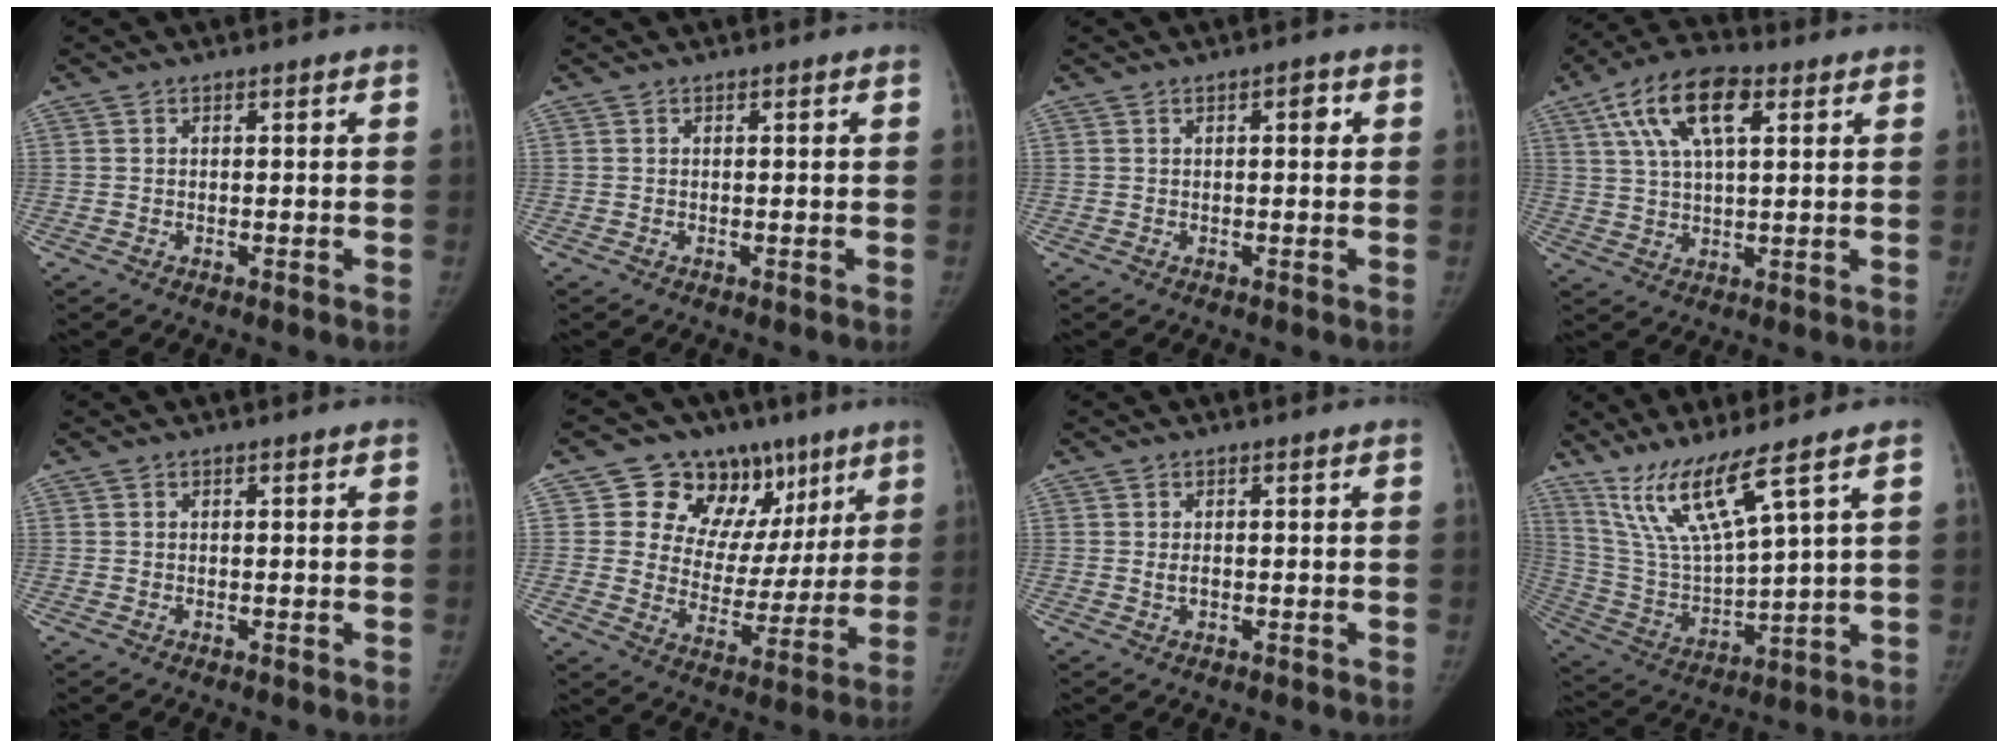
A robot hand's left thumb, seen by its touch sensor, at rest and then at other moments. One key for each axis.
{"total": 0.0}
{"total": 2.0, "fx": 0.5, "fy": 0.9, "fz": 1.7, "tx": -0.017, "ty": 0.004, "tz": 0.004}
{"total": 13.4, "fx": 5.5, "fy": 6.0, "fz": 10.7, "tx": -0.189, "ty": 0.009, "tz": 0.091}
{"total": 0.0}
{"total": 17.9, "fx": 9.6, "fy": 13.3, "fz": 7.2, "tx": -0.035, "ty": -0.017, "tz": 0.145}
{"total": 1.3, "fx": 0.0, "fy": 0.8, "fz": 1.0, "tx": -0.015, "ty": 0.003, "tz": 0.000}
{"total": 13.2, "fx": 8.9, "fy": 0.6, "fz": 9.7, "tx": -0.198, "ty": -0.051, "tz": 0.193}